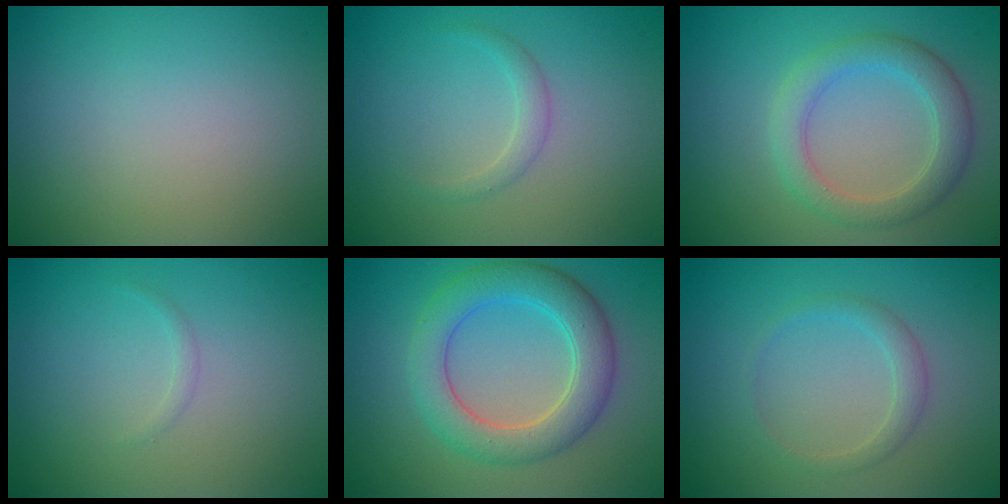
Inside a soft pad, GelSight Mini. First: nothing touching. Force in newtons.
{"total": 1.2, "press": 1.2, "slide": 0.0}
{"total": 3.7, "press": 3.7, "slide": 0.1}
{"total": 0.5, "press": 0.5, "slide": 0.0}
{"total": 5.6, "press": 5.6, "slide": 0.2}
{"total": 1.6, "press": 1.6, "slide": 0.1}